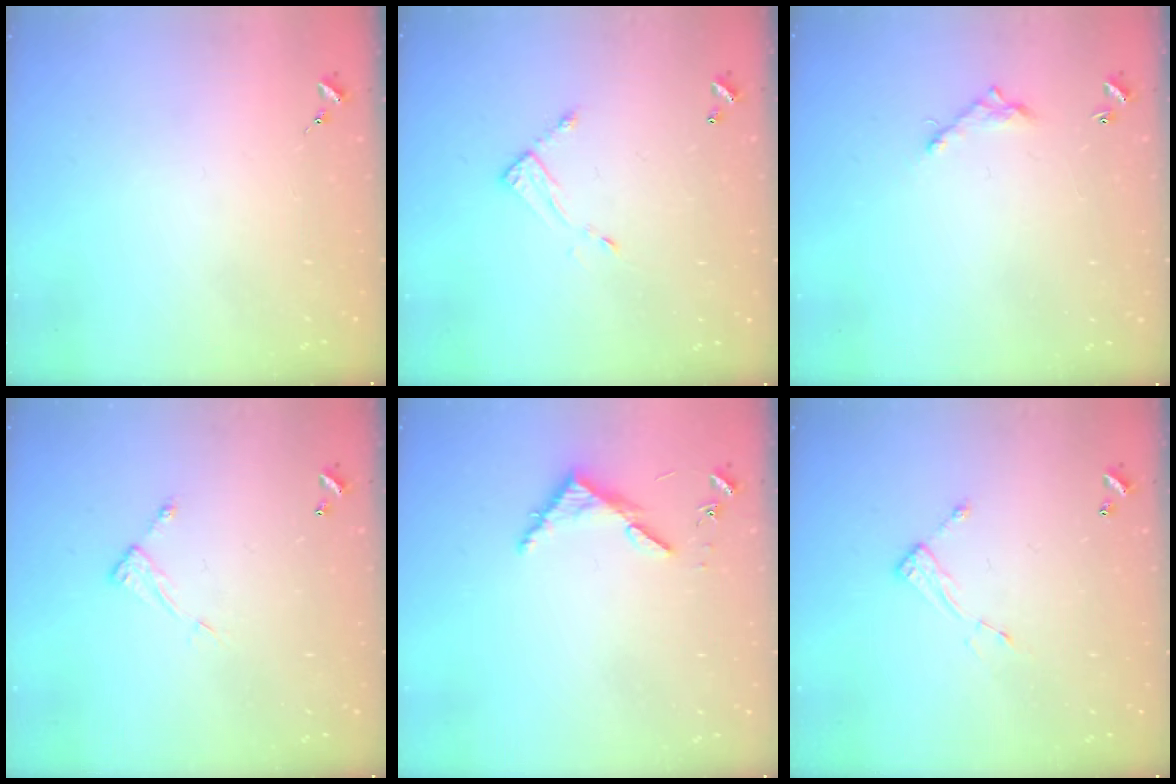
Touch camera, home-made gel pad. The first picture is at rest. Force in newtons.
{"total": 5.5, "press": 5.5, "slide": 0.3}
{"total": 6.2, "press": 6.2, "slide": 0.4}
{"total": 5.8, "press": 5.8, "slide": 0.2}
{"total": 4.0, "press": 4.0, "slide": 0.3}
{"total": 6.6, "press": 6.6, "slide": 0.2}